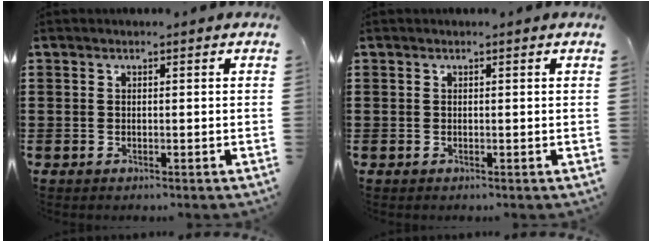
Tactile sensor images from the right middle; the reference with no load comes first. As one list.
[{"total": 0.0}]